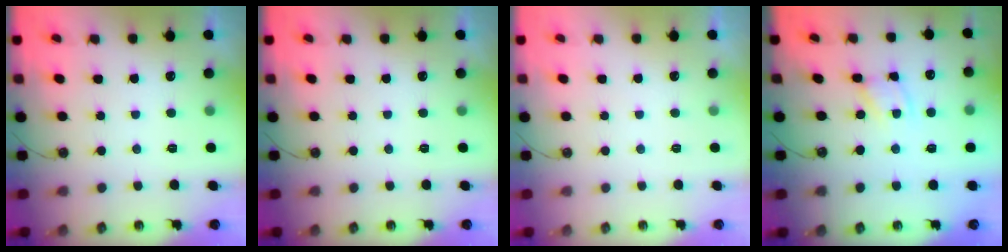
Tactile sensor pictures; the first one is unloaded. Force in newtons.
{"total": 0.0}
{"total": 0.0}
{"total": 2.7, "press": 2.7, "slide": 0.1}